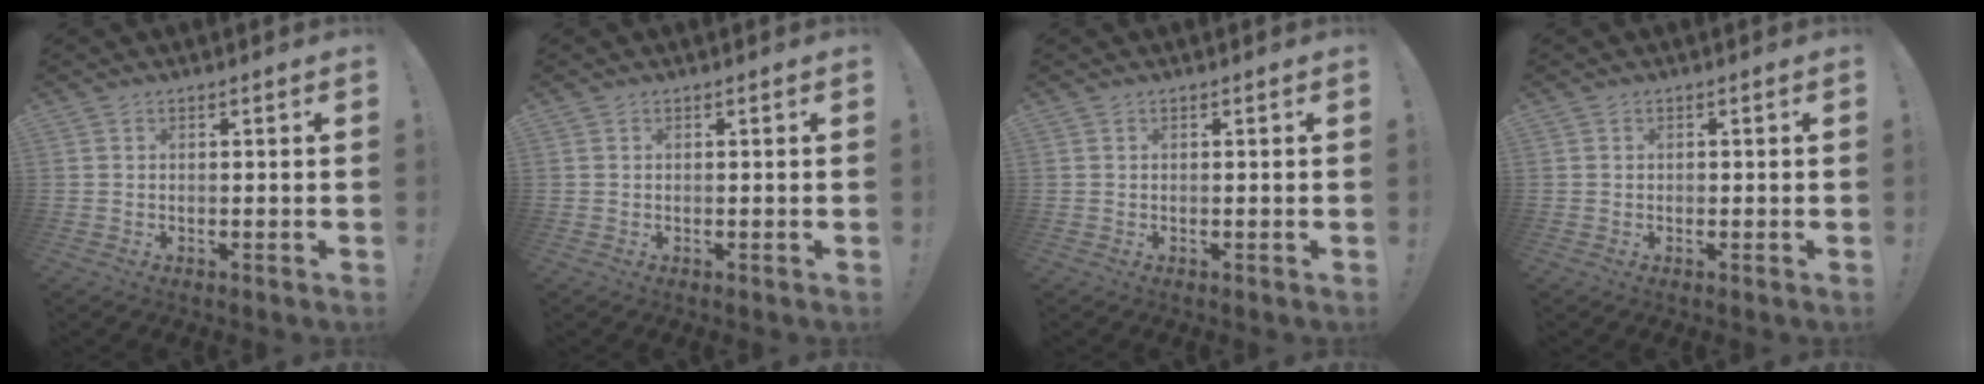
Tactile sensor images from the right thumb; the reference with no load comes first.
{"total": 0.0}
{"total": 0.0}
{"total": 0.6, "force": [-0.4, 0.4, 0.2], "torque": [-0.004, 0.003, -0.007]}